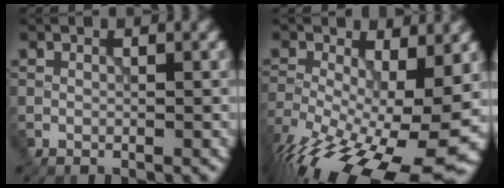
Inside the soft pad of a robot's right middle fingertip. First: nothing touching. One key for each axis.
{"total": 17.3, "fx": -6.7, "fy": 7.3, "fz": 14.1, "tx": -0.262, "ty": -0.027, "tz": -0.097}